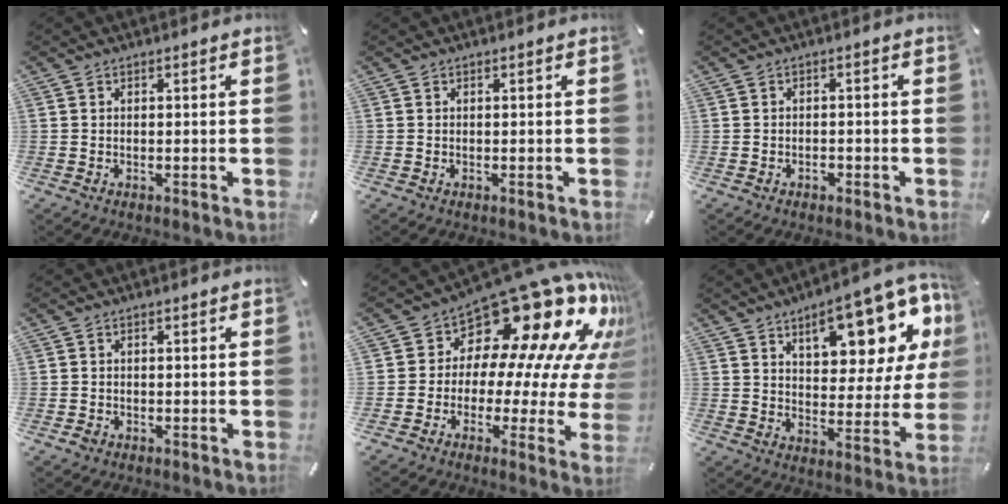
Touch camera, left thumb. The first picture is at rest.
{"total": 0.0}
{"total": 1.3, "force": [-0.7, 1.0, 0.5], "torque": [-0.013, 0.002, -0.017]}
{"total": 1.1, "force": [-0.5, 0.9, 0.5], "torque": [-0.008, 0.003, -0.011]}
{"total": 20.5, "force": [14.2, 9.7, 11.2], "torque": [-0.144, -0.133, 0.234]}
{"total": 18.5, "force": [10.6, 8.3, 12.8], "torque": [-0.167, -0.063, 0.171]}